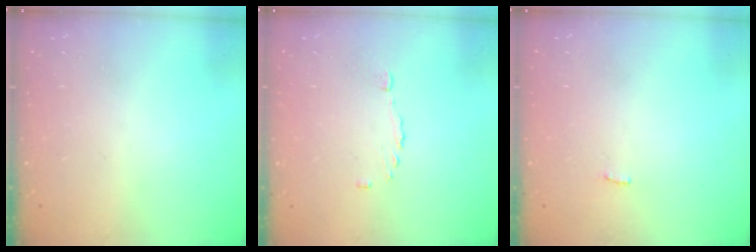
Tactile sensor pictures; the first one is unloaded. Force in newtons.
{"total": 2.7, "press": 2.6, "slide": 0.8}
{"total": 2.3, "press": 2.3, "slide": 0.2}